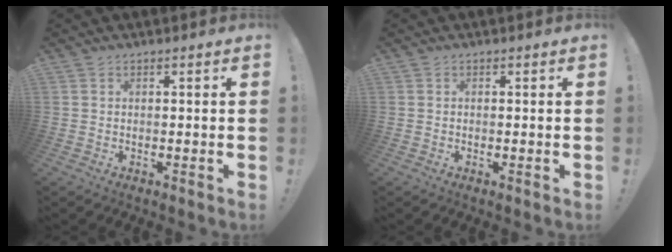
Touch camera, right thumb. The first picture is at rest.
{"total": 0.0}